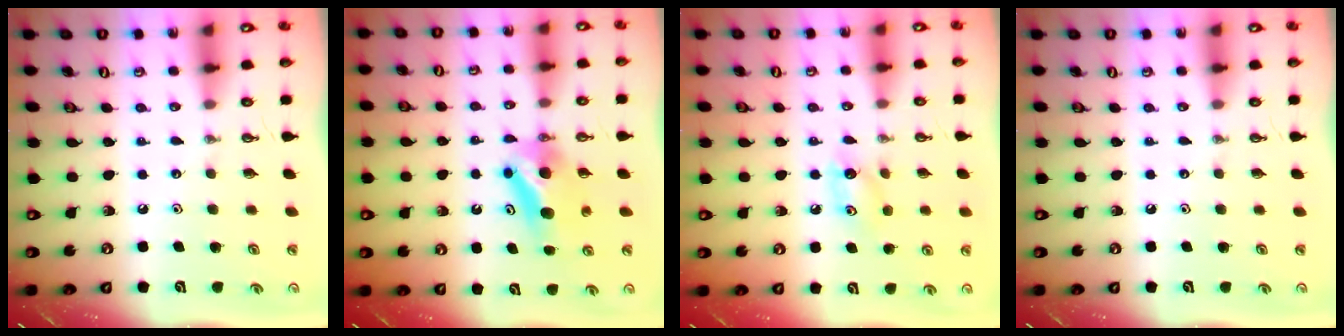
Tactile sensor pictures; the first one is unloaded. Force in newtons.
{"total": 7.8, "press": 7.2, "slide": 3.0}
{"total": 6.1, "press": 6.0, "slide": 0.8}
{"total": 0.0}